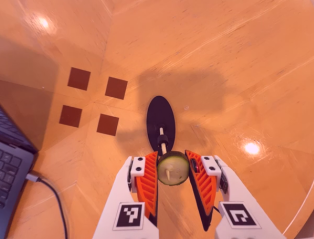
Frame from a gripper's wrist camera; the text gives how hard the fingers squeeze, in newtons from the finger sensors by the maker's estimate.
{"total": 10.2, "left": 10.4, "right": 9.9}